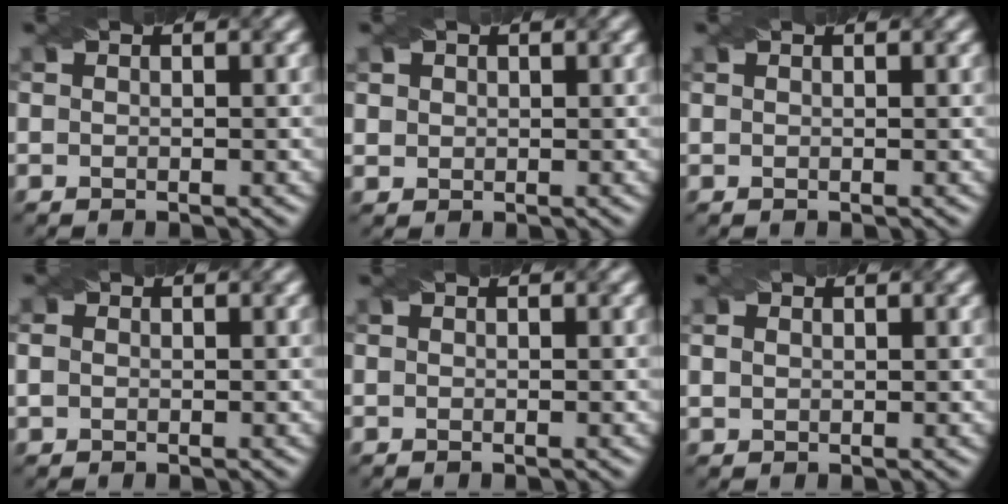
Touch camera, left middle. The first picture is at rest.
{"total": 1.0, "force": [0.2, 1.0, -0.1], "torque": [0.003, -0.005, 0.017]}
{"total": 0.0}
{"total": 1.0, "force": [0.1, 1.0, 0.4], "torque": [-0.007, 0.001, 0.000]}
{"total": 0.0}
{"total": 1.3, "force": [0.6, 0.9, 0.7], "torque": [-0.014, 0.002, 0.014]}